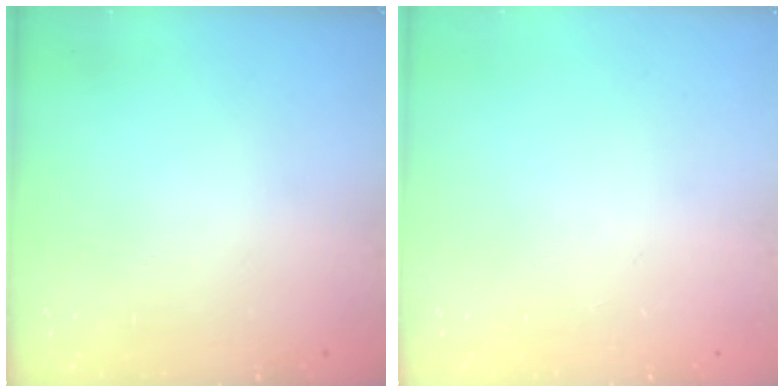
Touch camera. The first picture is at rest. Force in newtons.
{"total": 0.0}